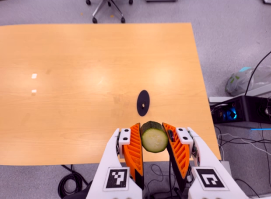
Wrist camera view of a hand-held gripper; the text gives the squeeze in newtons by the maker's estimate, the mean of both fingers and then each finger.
{"total": 11.8, "left": 12.1, "right": 11.4}